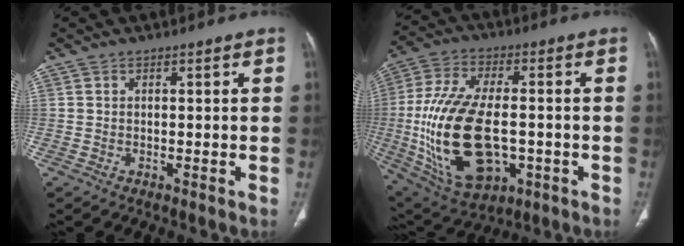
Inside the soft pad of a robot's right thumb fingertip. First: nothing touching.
{"total": 23.6, "force": [-3.3, 12.8, 19.6], "torque": [-0.395, 0.001, -0.035]}